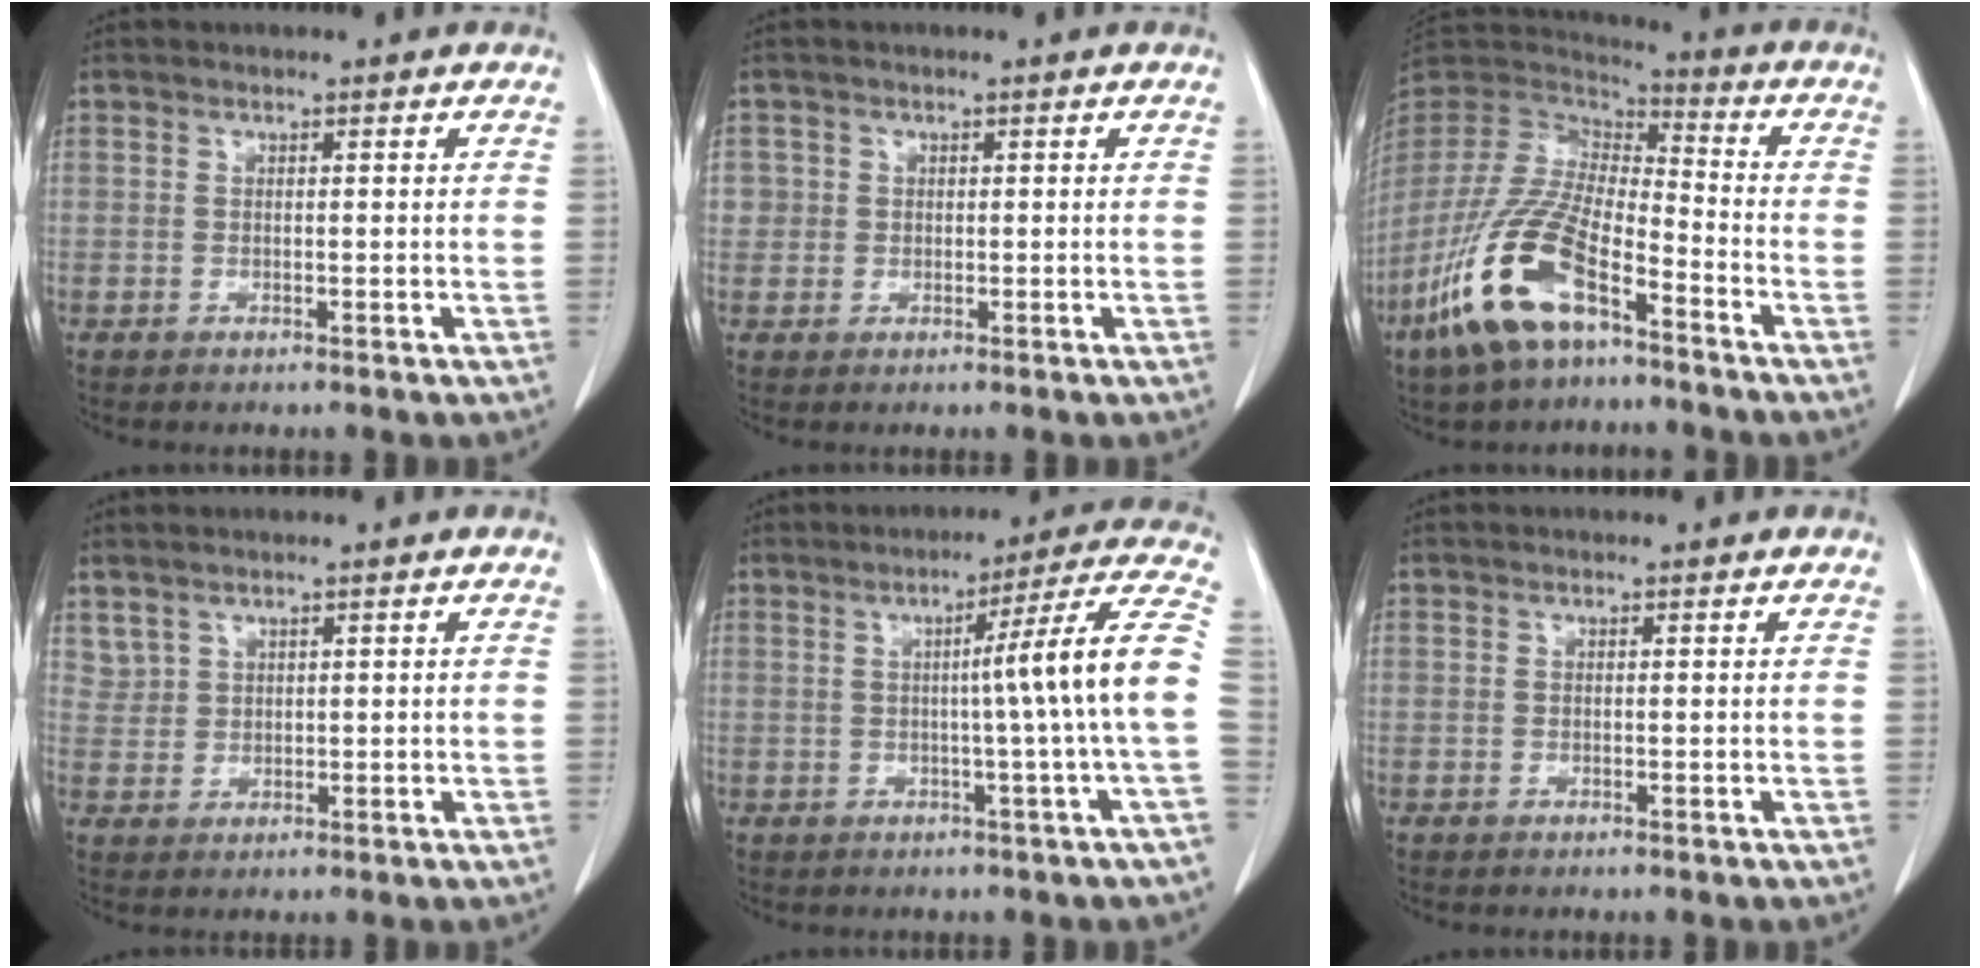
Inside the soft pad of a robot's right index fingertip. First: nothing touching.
{"total": 2.0, "force": [0.3, 1.9, 0.1], "torque": [0.014, 0.003, 0.002]}
{"total": 16.2, "force": [-9.0, 5.1, 12.5], "torque": [-0.268, -0.020, -0.170]}
{"total": 2.5, "force": [2.0, 1.6, 0.3], "torque": [-0.003, 0.005, 0.044]}
{"total": 11.6, "force": [-0.5, -2.6, 11.3], "torque": [-0.147, 0.008, -0.007]}
{"total": 0.0}